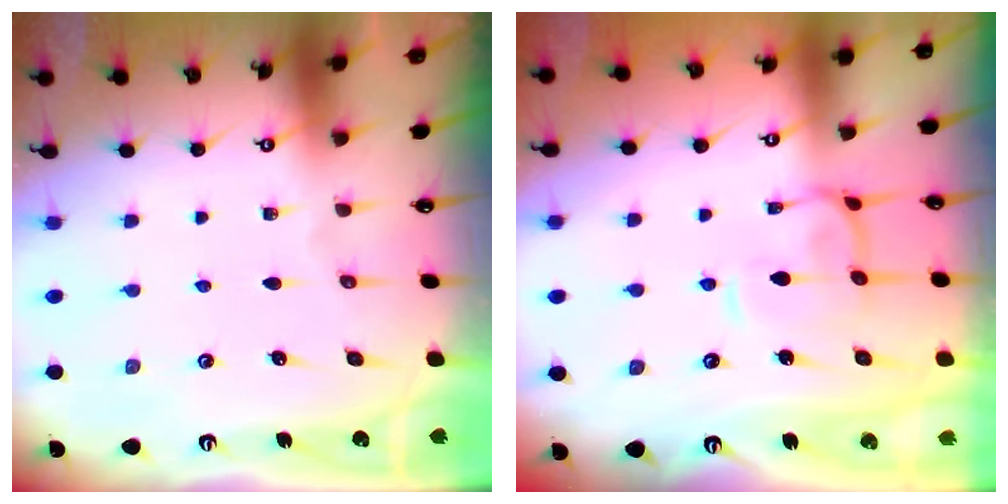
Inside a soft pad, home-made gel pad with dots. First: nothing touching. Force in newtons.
{"total": 2.9, "press": 2.8, "slide": 0.8}